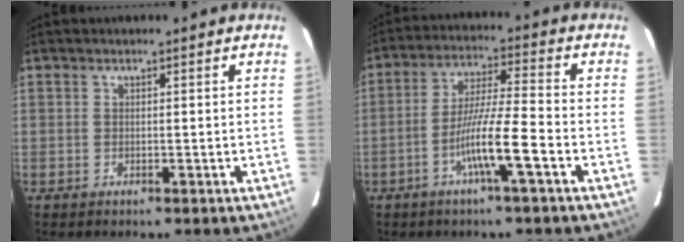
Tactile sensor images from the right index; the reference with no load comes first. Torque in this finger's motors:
{"motor_torque": [1.46, -0.68, 0.81, 0.19]}